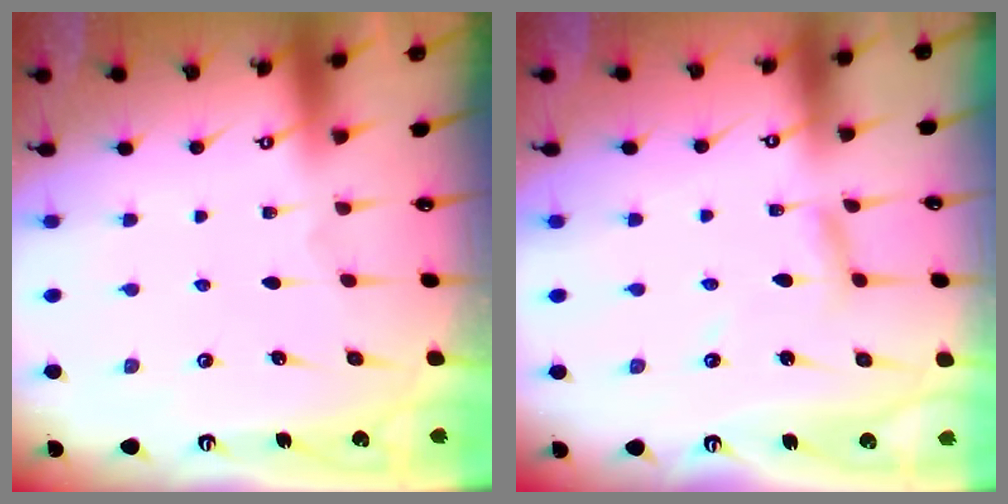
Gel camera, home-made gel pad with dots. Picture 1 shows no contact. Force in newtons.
{"total": 4.1, "press": 4.1, "slide": 0.4}